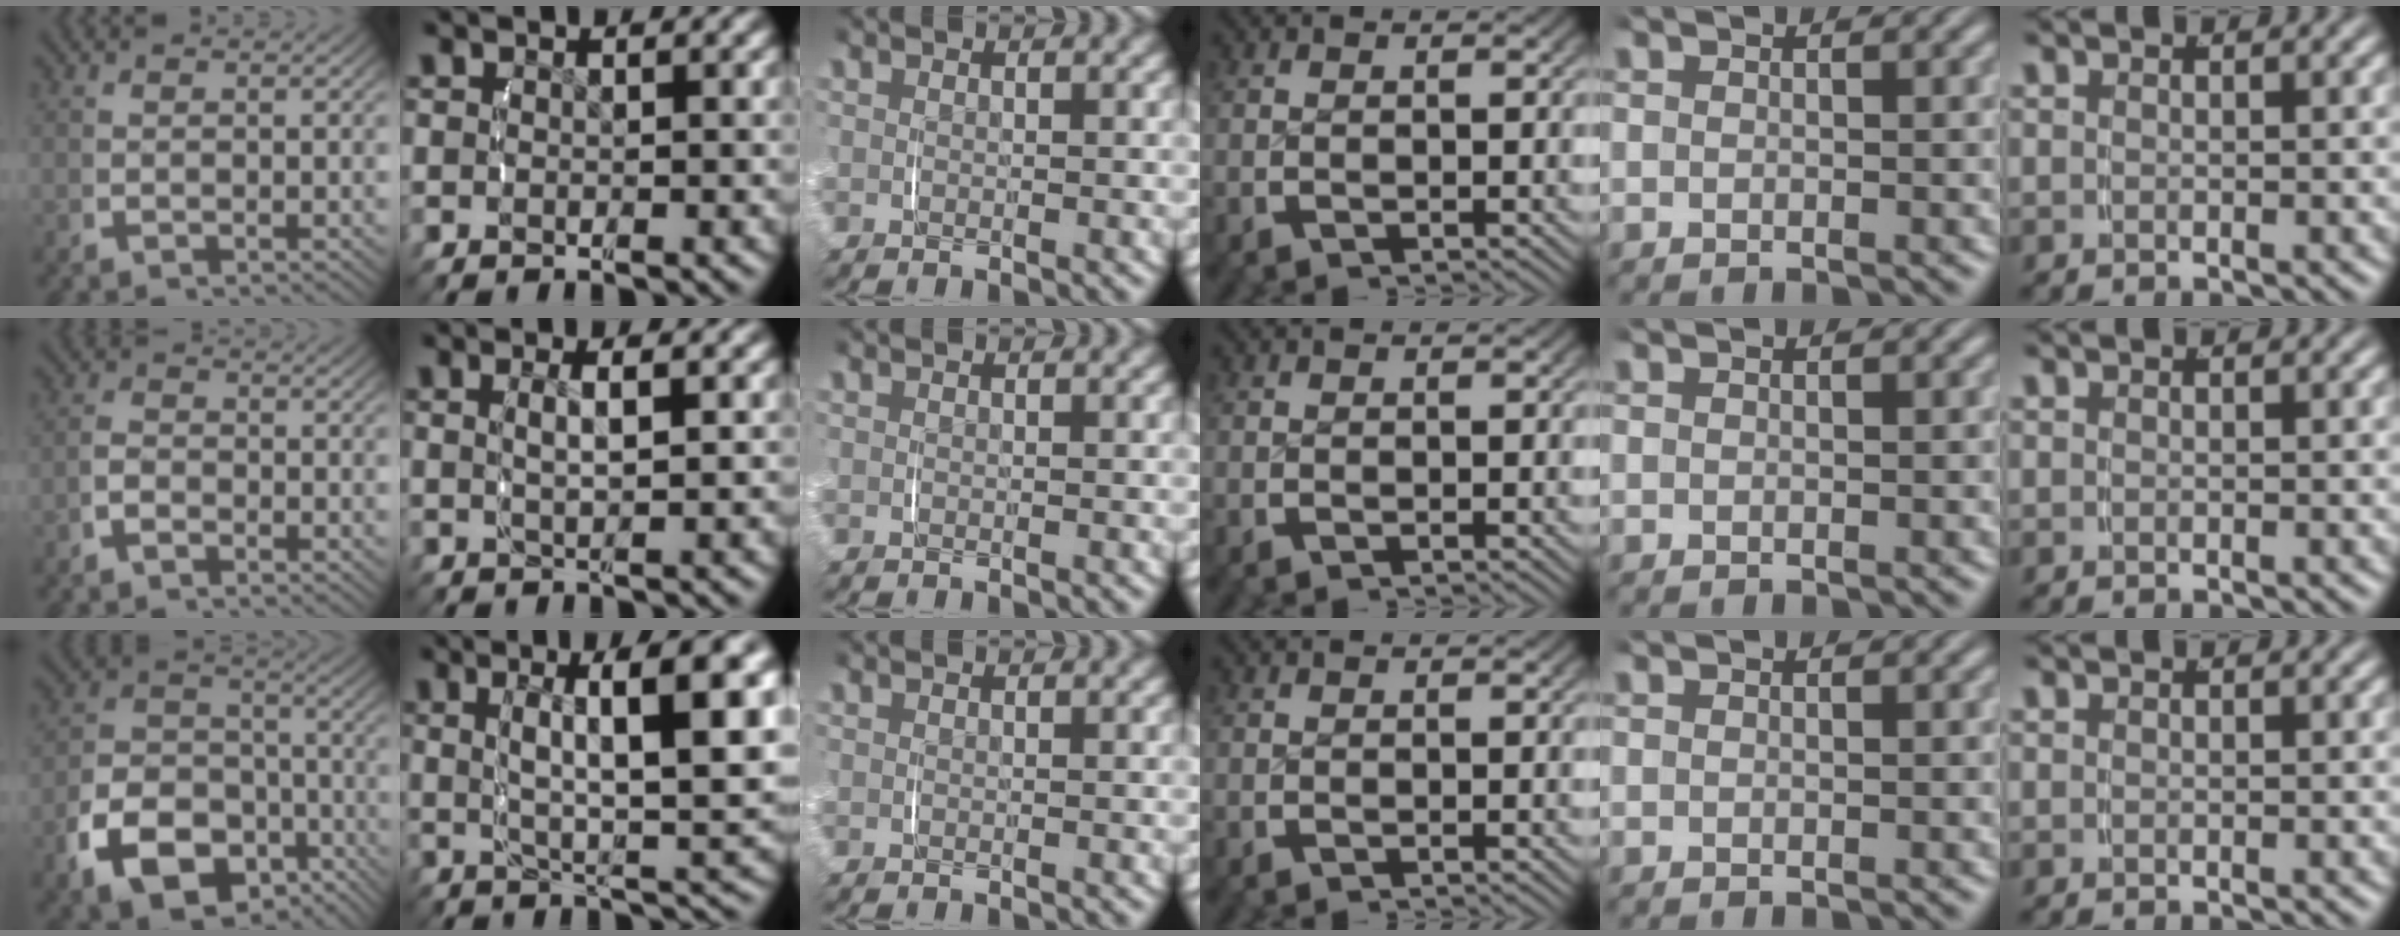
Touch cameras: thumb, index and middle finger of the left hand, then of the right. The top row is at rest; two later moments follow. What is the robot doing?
{"motion": "lift_and_place", "object": "pen bag"}